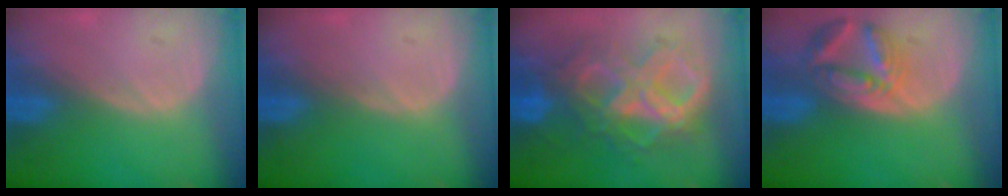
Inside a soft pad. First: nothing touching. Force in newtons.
{"total": 0.0}
{"total": 10.6, "press": 10.6, "slide": 1.0}
{"total": 7.7, "press": 6.8, "slide": 3.6}